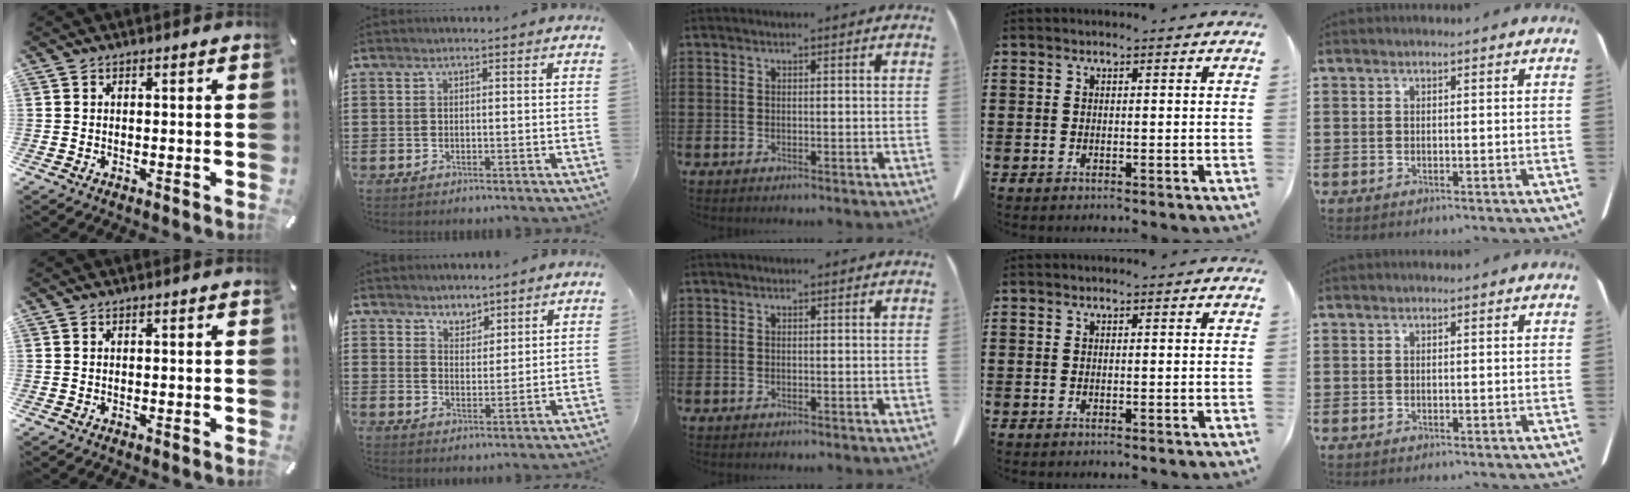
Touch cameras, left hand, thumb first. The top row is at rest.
{"index": {"total": 3.3, "force": [2.9, 1.5, -0.4], "torque": [-0.007, 0.001, 0.054]}}